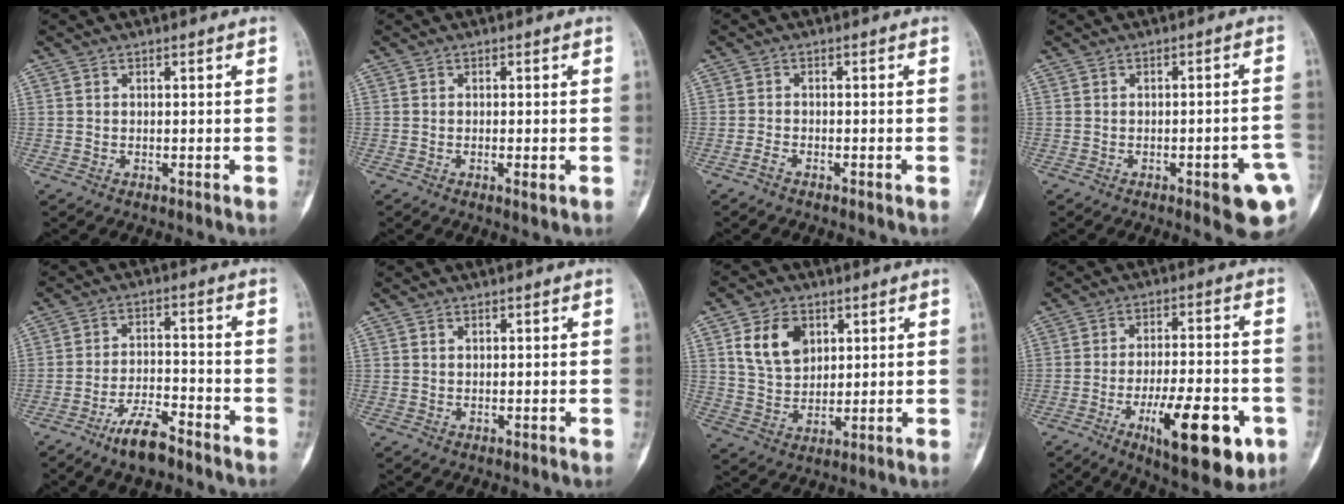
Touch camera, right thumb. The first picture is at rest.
{"total": 1.7, "force": [-0.5, 0.5, 1.5], "torque": [-0.026, -0.004, -0.008]}
{"total": 1.3, "force": [-1.1, 0.4, 0.6], "torque": [-0.020, 0.006, -0.022]}
{"total": 8.8, "force": [-3.1, 2.4, 7.9], "torque": [-0.086, 0.015, -0.031]}
{"total": 1.5, "force": [-1.0, 0.2, 1.1], "torque": [-0.025, 0.001, -0.020]}
{"total": 0.7, "force": [0.4, 0.5, 0.4], "torque": [-0.005, -0.001, 0.007]}
{"total": 9.9, "force": [3.8, 7.0, 5.9], "torque": [-0.084, -0.014, 0.076]}
{"total": 17.9, "force": [-7.0, 6.1, 15.2], "torque": [-0.214, 0.013, -0.098]}